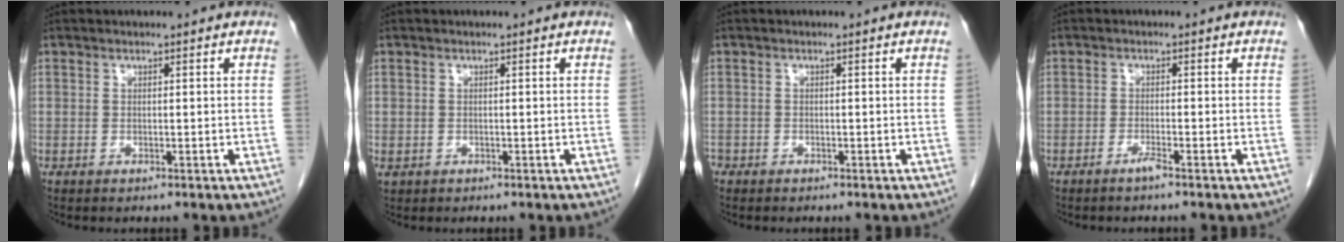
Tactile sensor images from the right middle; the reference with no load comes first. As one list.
[{"total": 0.9, "force": [-0.2, 0.8, 0.3], "torque": [-0.011, 0.002, 0.005]}, {"total": 1.0, "force": [-0.8, 0.6, 0.2], "torque": [-0.009, 0.001, -0.015]}, {"total": 1.5, "force": [-1.1, -0.3, 0.9], "torque": [-0.019, 0.000, -0.022]}]